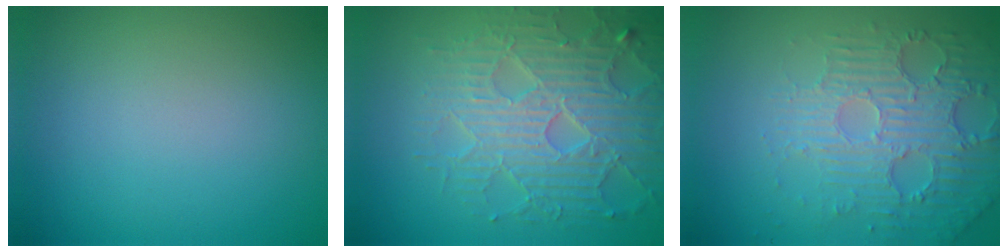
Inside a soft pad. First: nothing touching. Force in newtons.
{"total": 6.6, "press": 5.5, "slide": 3.6}
{"total": 6.2, "press": 3.8, "slide": 4.9}